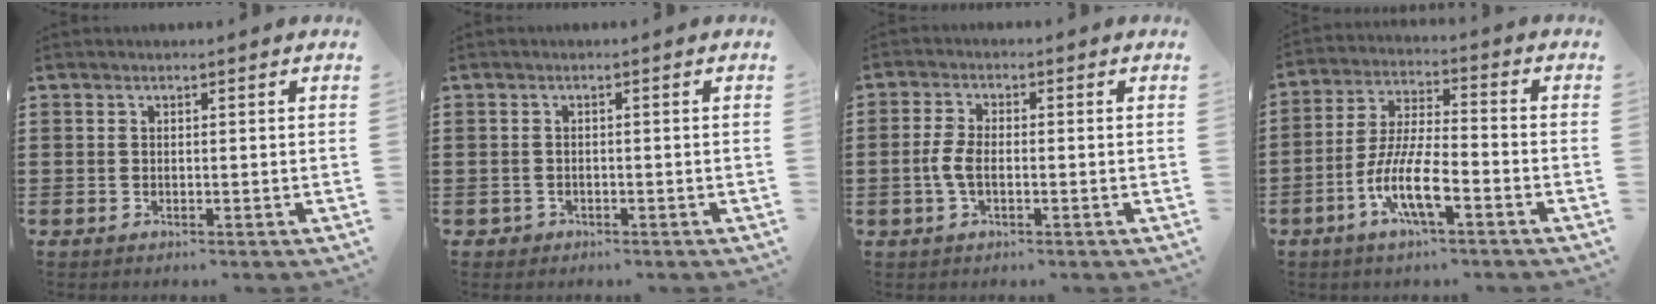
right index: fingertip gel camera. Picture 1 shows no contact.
{"total": 0.7, "force": [-0.5, 0.5, 0.1], "torque": [-0.004, 0.002, -0.012]}
{"total": 3.6, "force": [-0.7, 1.7, 3.1], "torque": [-0.085, -0.008, -0.021]}
{"total": 9.5, "force": [-4.4, 2.5, 8.0], "torque": [-0.185, -0.010, -0.088]}